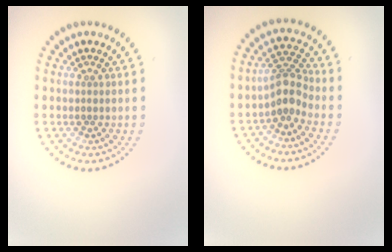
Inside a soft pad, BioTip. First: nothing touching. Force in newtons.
{"total": 2.9, "press": 2.2, "slide": 1.9}